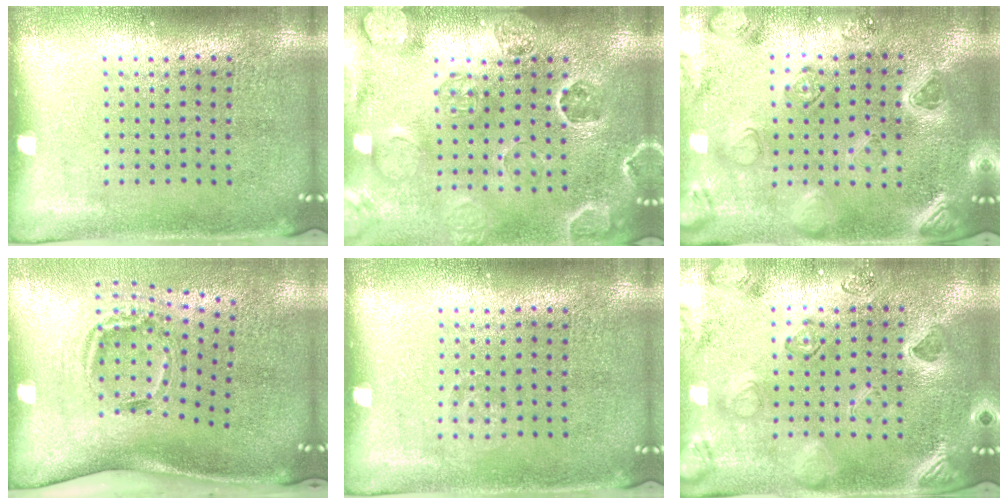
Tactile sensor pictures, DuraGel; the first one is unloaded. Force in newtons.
{"total": 2.7, "press": 2.7, "slide": 0.6}
{"total": 2.2, "press": 2.2, "slide": 0.3}
{"total": 1.9, "press": 1.3, "slide": 1.3}
{"total": 0.8, "press": 0.7, "slide": 0.1}
{"total": 2.4, "press": 2.4, "slide": 0.5}